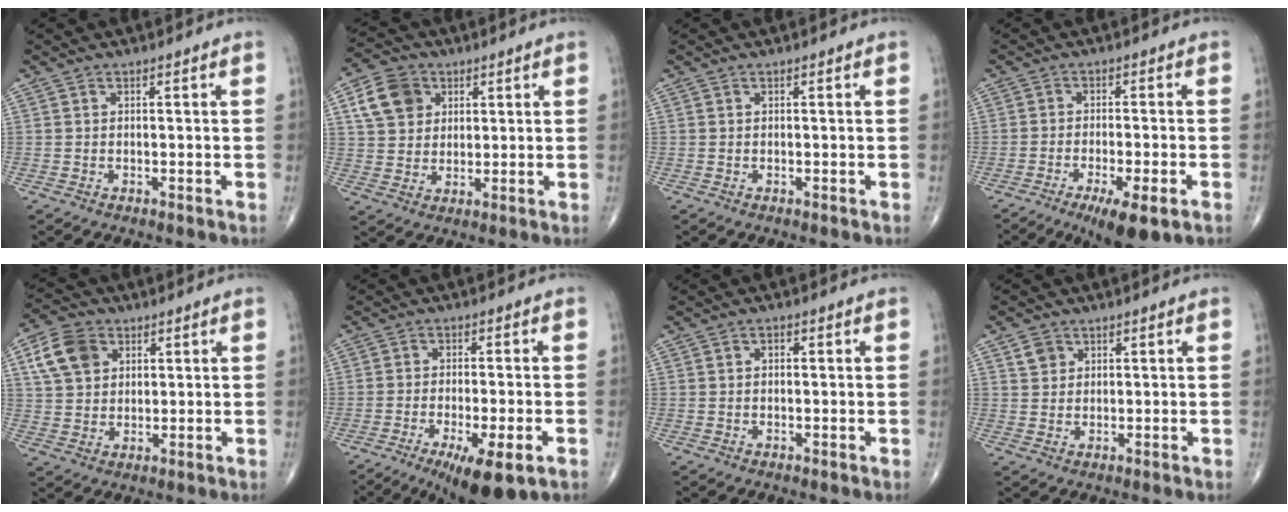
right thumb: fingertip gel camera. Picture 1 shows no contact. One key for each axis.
{"total": 9.0, "fx": 3.3, "fy": 7.2, "fz": 4.2, "tx": -0.056, "ty": -0.002, "tz": 0.061}
{"total": 0.0}
{"total": 9.3, "fx": -5.1, "fy": 2.2, "fz": 7.5, "tx": -0.119, "ty": -0.004, "tz": -0.077}
{"total": 9.1, "fx": 3.5, "fy": 6.7, "fz": 5.0, "tx": -0.080, "ty": -0.001, "tz": 0.064}
{"total": 11.4, "fx": -6.0, "fy": 2.9, "fz": 9.2, "tx": -0.145, "ty": -0.006, "tz": -0.091}
{"total": 1.0, "fx": 0.2, "fy": 0.7, "fz": 0.7, "tx": -0.009, "ty": 0.003, "tz": 0.000}
{"total": 2.7, "fx": 1.4, "fy": 2.1, "fz": 0.8, "tx": -0.004, "ty": -0.005, "tz": 0.024}